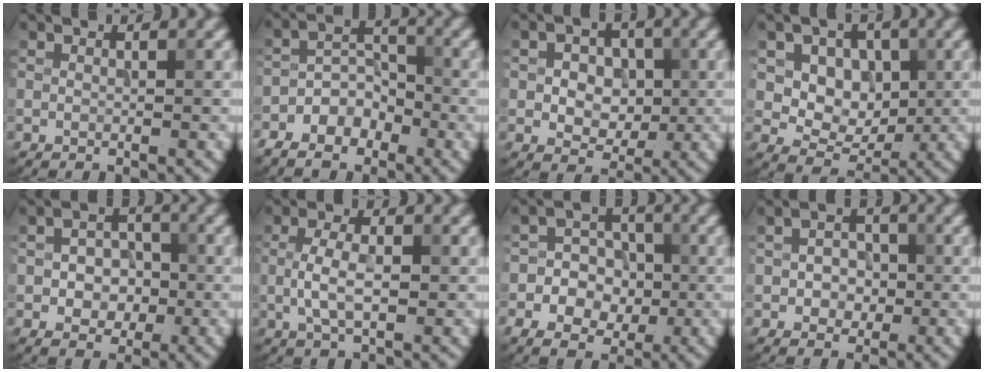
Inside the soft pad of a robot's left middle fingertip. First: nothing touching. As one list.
[{"total": 5.0, "force": [-3.3, 3.0, 2.1], "torque": [-0.028, 0.008, -0.061]}, {"total": 4.1, "force": [0.0, 3.2, 2.5], "torque": [-0.033, -0.001, -0.010]}, {"total": 5.9, "force": [1.5, 4.6, 3.5], "torque": [-0.061, -0.008, 0.027]}, {"total": 3.6, "force": [-0.7, 2.8, 2.2], "torque": [-0.025, 0.000, -0.016]}, {"total": 3.7, "force": [-0.3, 1.6, 3.3], "torque": [-0.071, 0.001, -0.006]}, {"total": 6.5, "force": [-1.7, 5.7, 2.7], "torque": [-0.029, 0.016, -0.053]}, {"total": 2.6, "force": [-0.4, 2.1, 1.4], "torque": [-0.017, 0.001, -0.011]}]